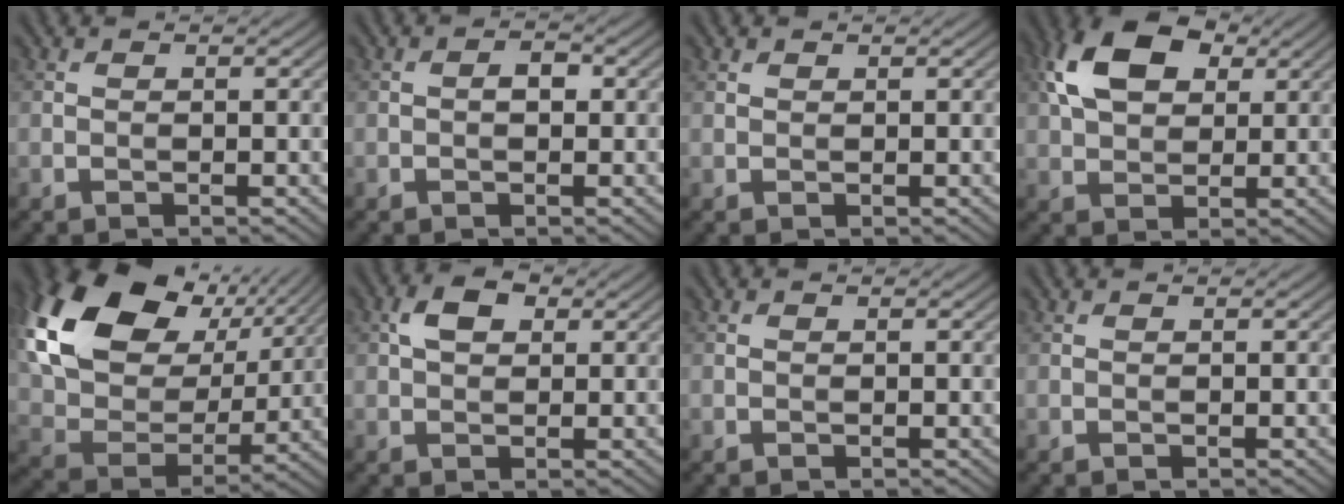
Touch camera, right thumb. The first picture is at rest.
{"total": 1.5, "force": [0.0, 0.9, 1.3], "torque": [-0.019, 0.005, -0.004]}
{"total": 0.7, "force": [0.6, 0.4, 0.2], "torque": [-0.004, 0.000, 0.014]}
{"total": 10.1, "force": [3.7, 6.3, 7.0], "torque": [-0.158, 0.021, 0.065]}
{"total": 21.0, "force": [9.1, 14.4, 12.2], "torque": [-0.298, 0.033, 0.175]}
{"total": 3.6, "force": [1.2, 2.4, 2.5], "torque": [-0.050, 0.010, 0.017]}
{"total": 0.0}
{"total": 0.0}